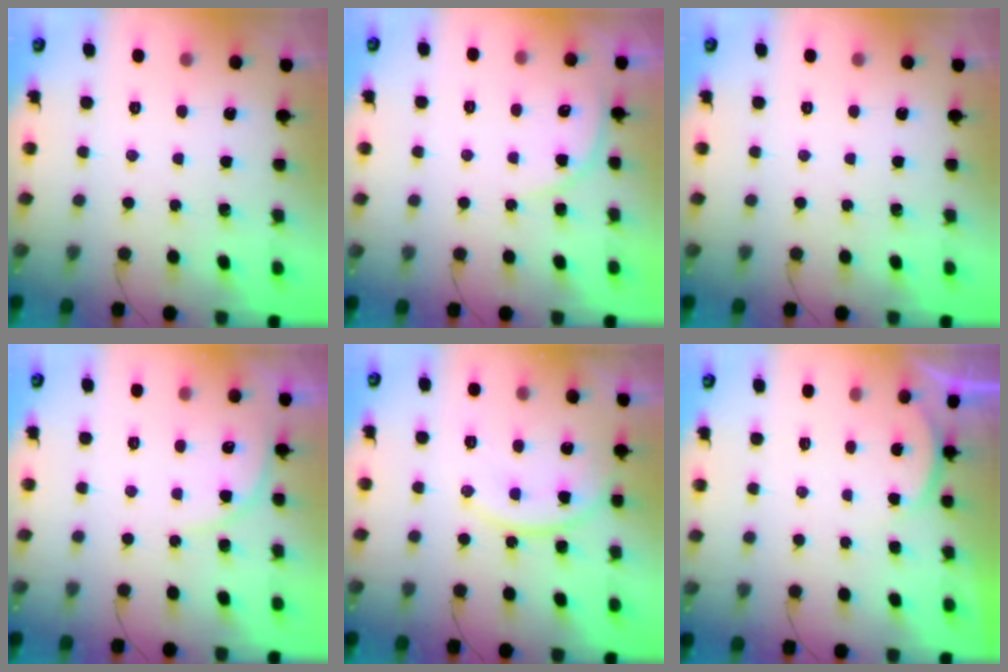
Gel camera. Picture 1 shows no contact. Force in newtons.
{"total": 5.8, "press": 5.8, "slide": 0.4}
{"total": 0.0}
{"total": 4.4, "press": 4.4, "slide": 0.5}
{"total": 13.2, "press": 13.0, "slide": 1.8}
{"total": 2.8, "press": 2.7, "slide": 0.6}